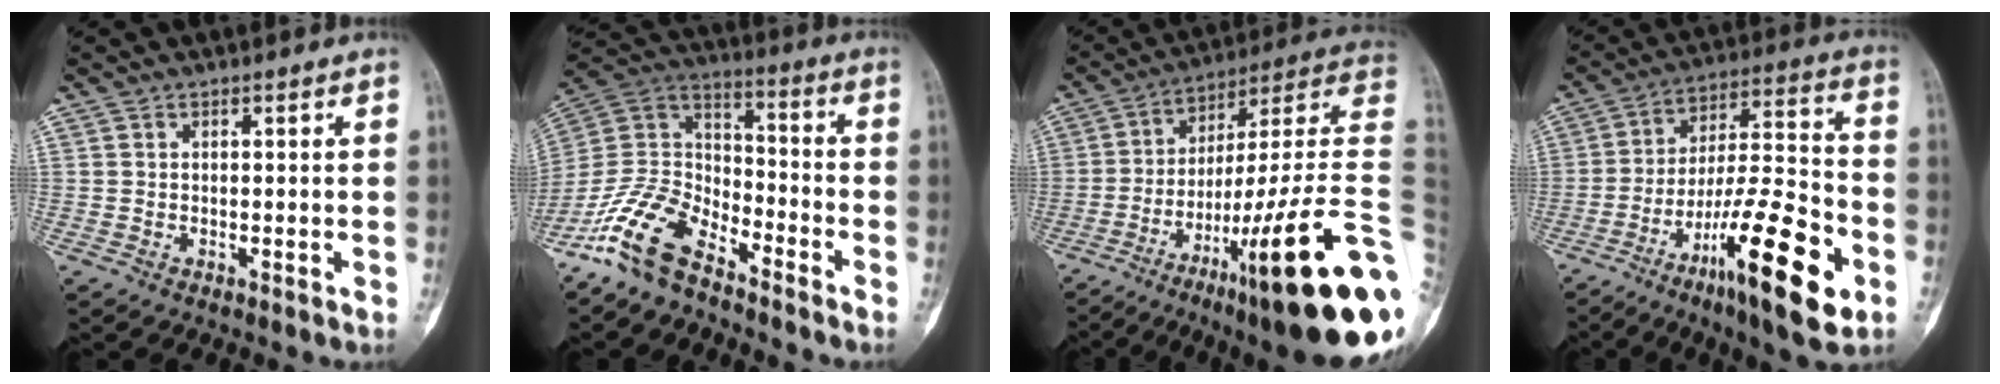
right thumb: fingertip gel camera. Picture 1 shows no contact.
{"total": 13.8, "force": [-10.4, 5.8, 6.9], "torque": [-0.130, 0.075, -0.211]}
{"total": 32.8, "force": [-11.1, 5.2, 30.4], "torque": [-0.352, 0.067, -0.172]}
{"total": 21.7, "force": [-9.8, 5.0, 18.7], "torque": [-0.316, 0.052, -0.157]}